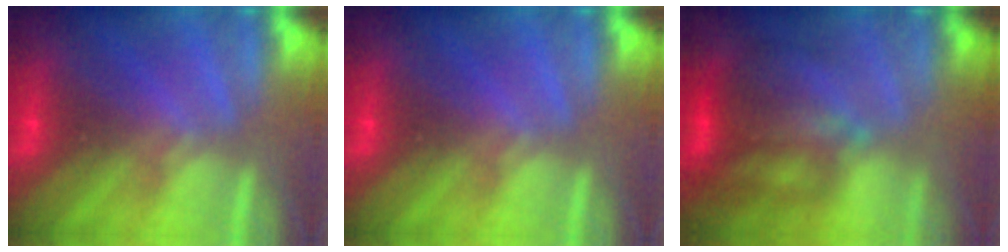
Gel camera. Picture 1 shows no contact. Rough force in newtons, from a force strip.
{"total": 0.0}
{"total": 4.4}